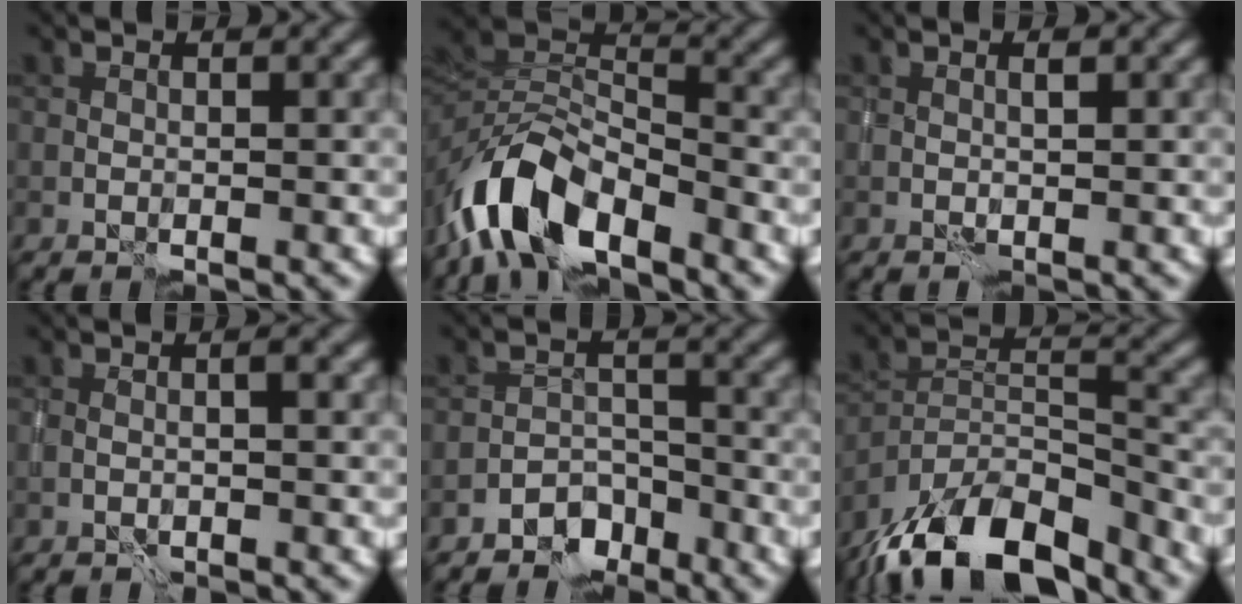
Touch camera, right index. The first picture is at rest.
{"total": 8.3, "force": [-5.2, 4.1, 5.0], "torque": [-0.089, 0.000, -0.106]}
{"total": 0.7, "force": [0.2, 0.1, 0.6], "torque": [-0.009, 0.001, 0.005]}
{"total": 1.0, "force": [0.0, 0.3, 1.0], "torque": [0.000, 0.001, -0.008]}
{"total": 2.9, "force": [-2.2, 1.8, 0.6], "torque": [0.002, 0.006, -0.043]}
{"total": 12.3, "force": [-9.4, 4.9, 6.2], "torque": [-0.117, 0.005, -0.167]}